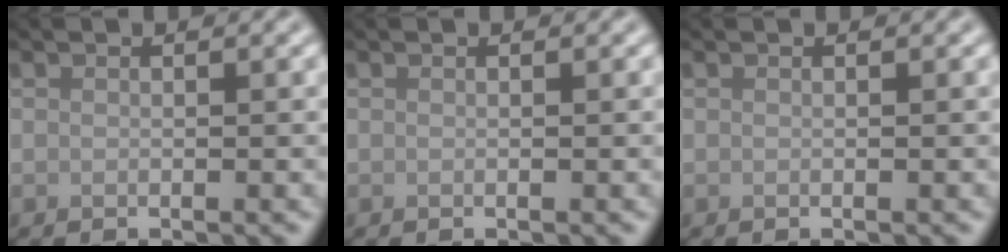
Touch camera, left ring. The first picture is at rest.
{"total": 0.0}
{"total": 0.0}